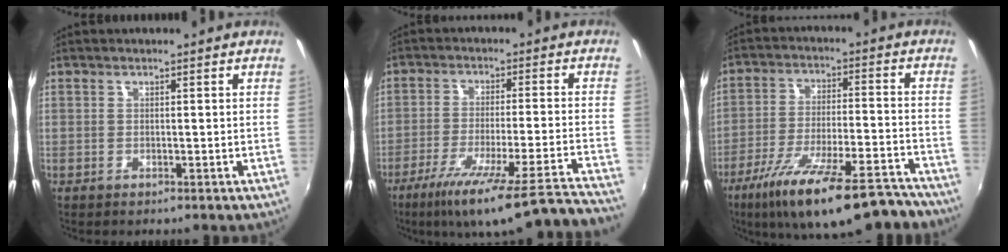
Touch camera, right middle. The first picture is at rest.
{"total": 23.4, "force": [-19.9, -1.8, 12.2], "torque": [-0.184, -0.076, -0.301]}
{"total": 21.8, "force": [-16.9, 5.1, 12.7], "torque": [-0.220, -0.037, -0.250]}